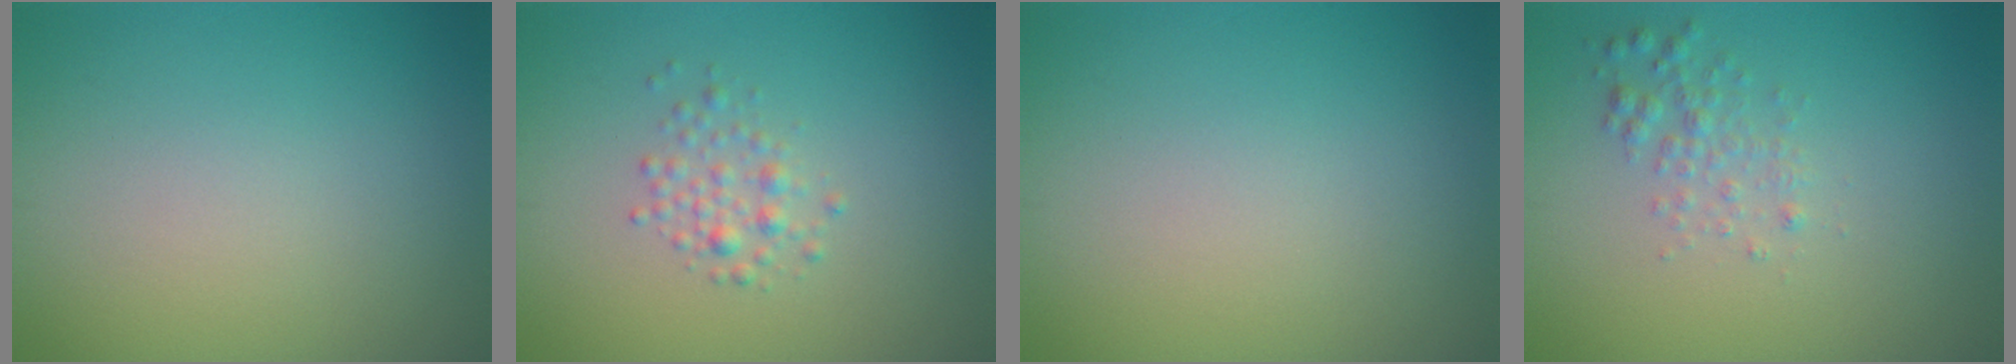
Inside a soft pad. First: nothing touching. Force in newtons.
{"total": 1.6, "press": 1.6, "slide": 0.0}
{"total": 0.0}
{"total": 1.5, "press": 1.5, "slide": 0.1}